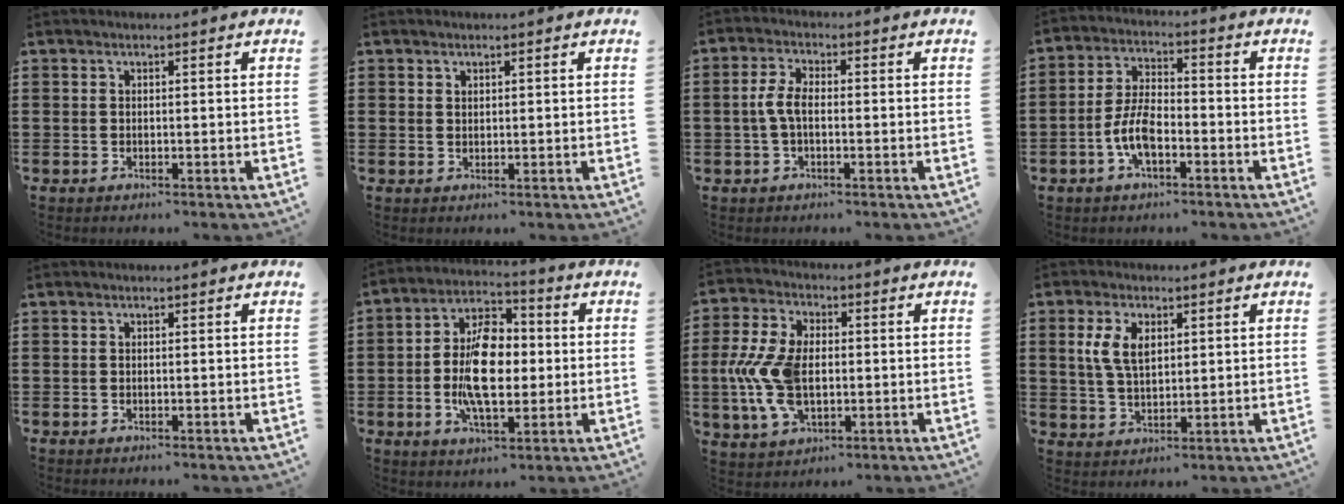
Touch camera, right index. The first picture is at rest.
{"total": 0.9, "force": [0.8, 0.5, 0.1], "torque": [-0.003, 0.002, 0.015]}
{"total": 4.0, "force": [-0.6, 1.8, 3.5], "torque": [-0.094, -0.005, -0.021]}
{"total": 6.9, "force": [-2.6, 3.2, 5.5], "torque": [-0.135, 0.000, -0.057]}
{"total": 0.0}
{"total": 10.6, "force": [-0.8, 5.8, 8.8], "torque": [-0.185, 0.007, -0.022]}
{"total": 10.7, "force": [-0.8, 6.3, 8.6], "torque": [-0.216, -0.005, -0.021]}
{"total": 5.7, "force": [1.7, 3.2, 4.4], "torque": [-0.104, 0.008, 0.027]}